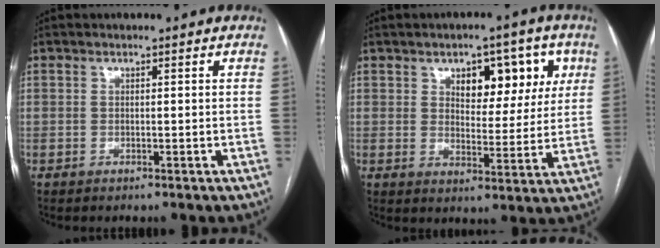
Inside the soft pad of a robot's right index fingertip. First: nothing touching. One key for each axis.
{"total": 9.7, "fx": 4.3, "fy": 5.0, "fz": 7.1, "tx": -0.084, "ty": 0.018, "tz": 0.063}